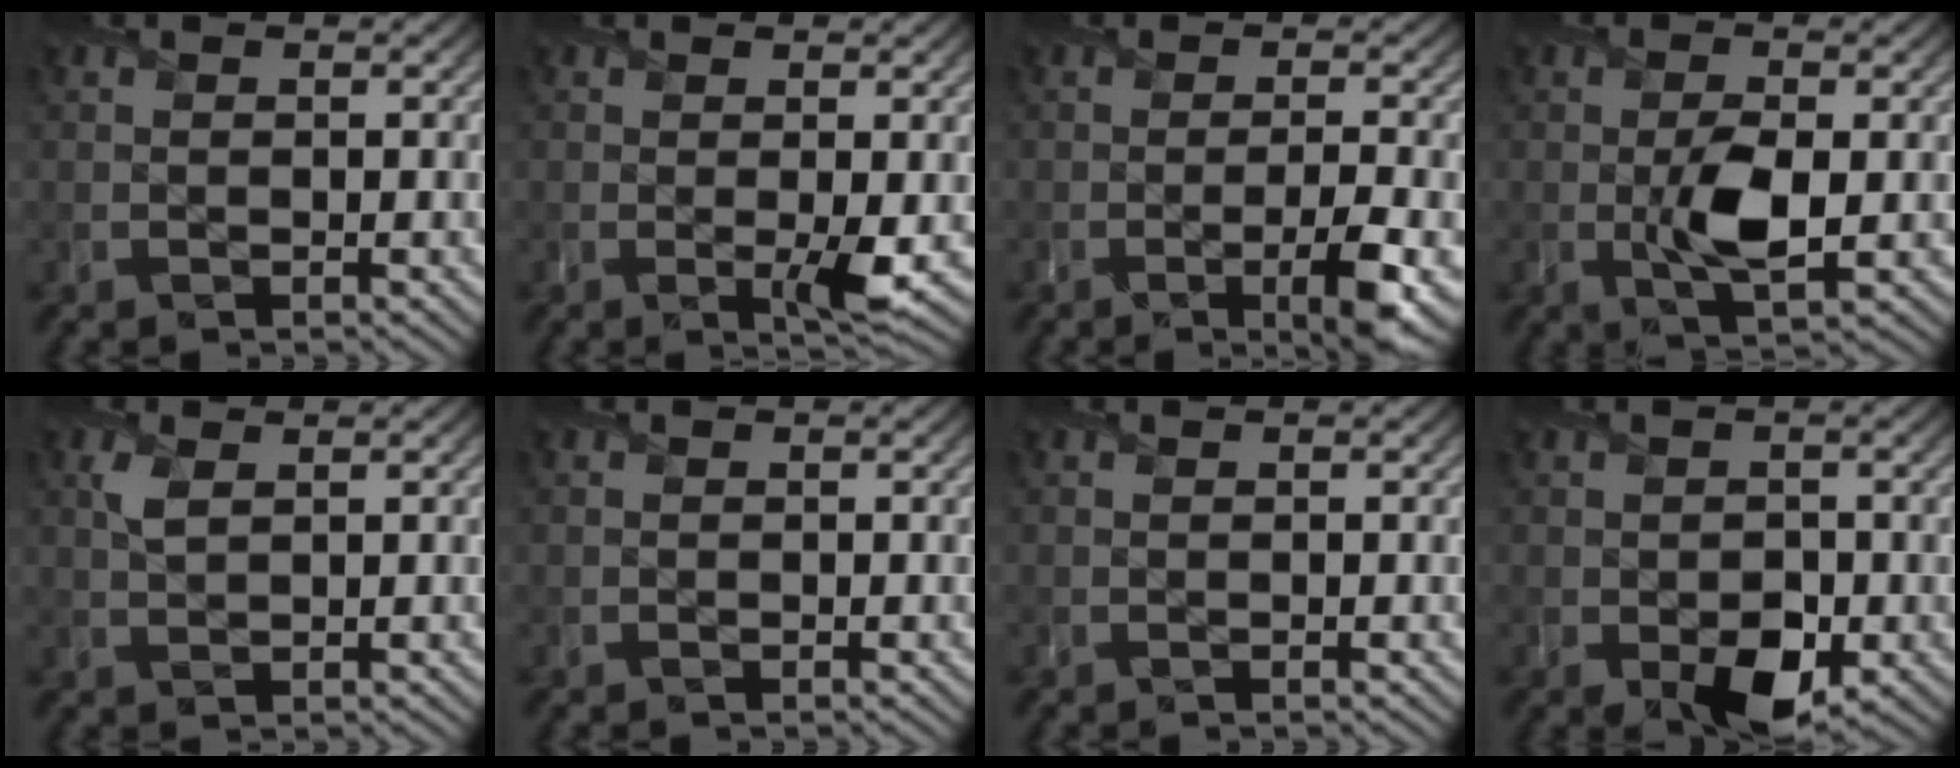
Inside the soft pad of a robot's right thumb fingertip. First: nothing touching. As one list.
[{"total": 2.3, "force": [0.0, 0.4, 2.3], "torque": [-0.042, -0.008, -0.001]}, {"total": 5.2, "force": [-2.0, 1.0, 4.7], "torque": [-0.078, -0.002, -0.035]}, {"total": 5.2, "force": [-0.5, 2.5, 4.5], "torque": [-0.096, -0.008, -0.006]}, {"total": 2.1, "force": [1.0, 0.9, 1.6], "torque": [-0.046, 0.004, 0.020]}, {"total": 0.0}, {"total": 0.0}, {"total": 5.1, "force": [-1.7, 3.5, 3.3], "torque": [-0.061, -0.023, -0.023]}]